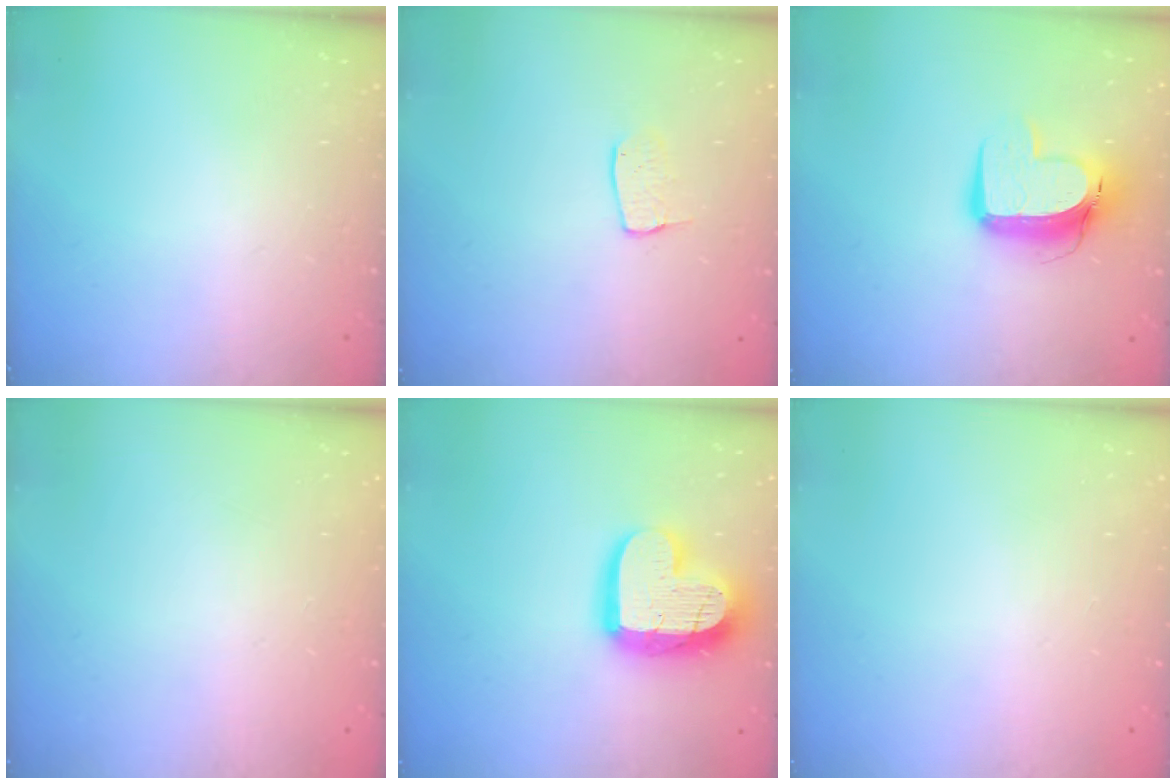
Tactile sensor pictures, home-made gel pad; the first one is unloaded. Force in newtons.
{"total": 5.9, "press": 5.9, "slide": 0.3}
{"total": 12.3, "press": 12.3, "slide": 1.3}
{"total": 0.0}
{"total": 16.9, "press": 16.9, "slide": 1.4}
{"total": 0.5, "press": 0.5, "slide": 0.1}